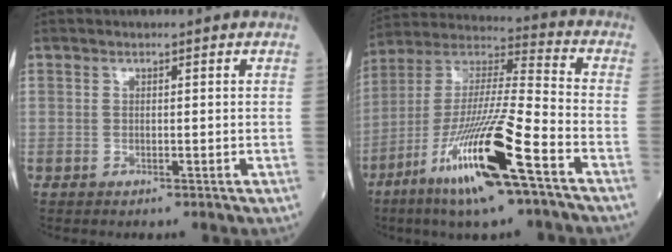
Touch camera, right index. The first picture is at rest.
{"total": 21.4, "force": [-10.7, 2.0, 18.5], "torque": [-0.386, -0.048, -0.200]}